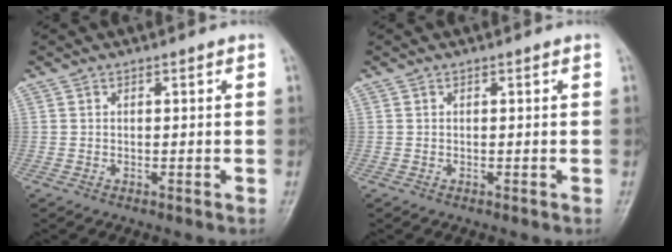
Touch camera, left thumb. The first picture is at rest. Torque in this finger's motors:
{"motor_torque": [-0.01, 0.01, 0.04, -0.06, 0.00]}